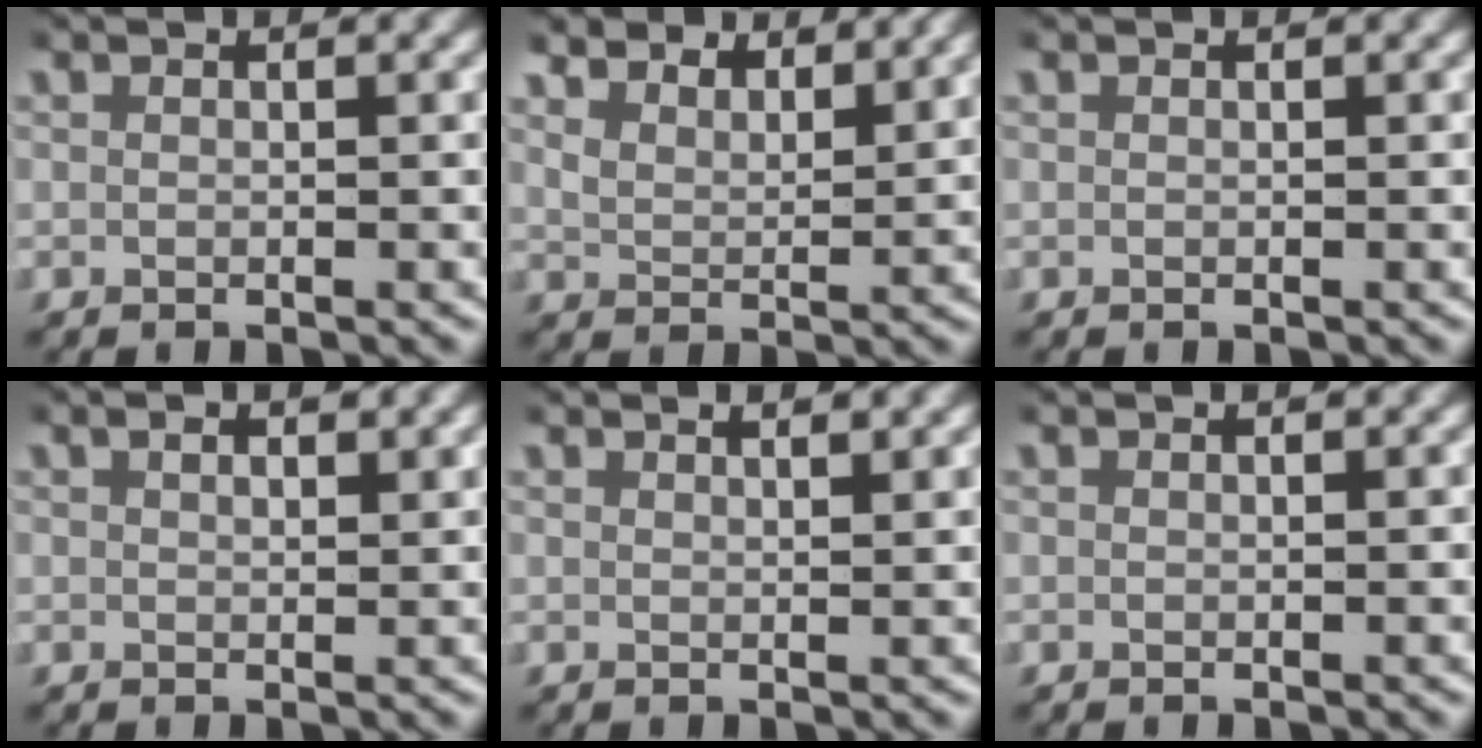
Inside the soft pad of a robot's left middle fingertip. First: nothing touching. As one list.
[{"total": 4.1, "force": [3.5, 1.6, 1.3], "torque": [-0.034, -0.010, 0.064]}, {"total": 0.0}, {"total": 1.2, "force": [0.7, 0.5, 0.8], "torque": [-0.006, 0.000, 0.014]}, {"total": 1.3, "force": [1.2, 0.0, 0.5], "torque": [-0.006, -0.003, 0.021]}, {"total": 0.0}]